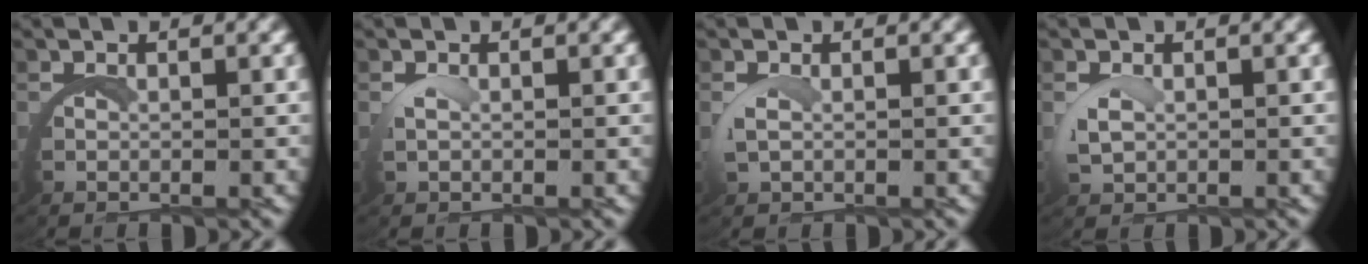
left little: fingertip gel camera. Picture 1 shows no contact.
{"total": 0.7, "force": [0.4, -0.5, 0.3], "torque": [-0.016, 0.000, 0.010]}
{"total": 0.8, "force": [0.5, 0.0, 0.7], "torque": [-0.033, -0.005, 0.011]}
{"total": 1.1, "force": [0.6, 0.4, 0.9], "torque": [-0.038, -0.006, 0.014]}